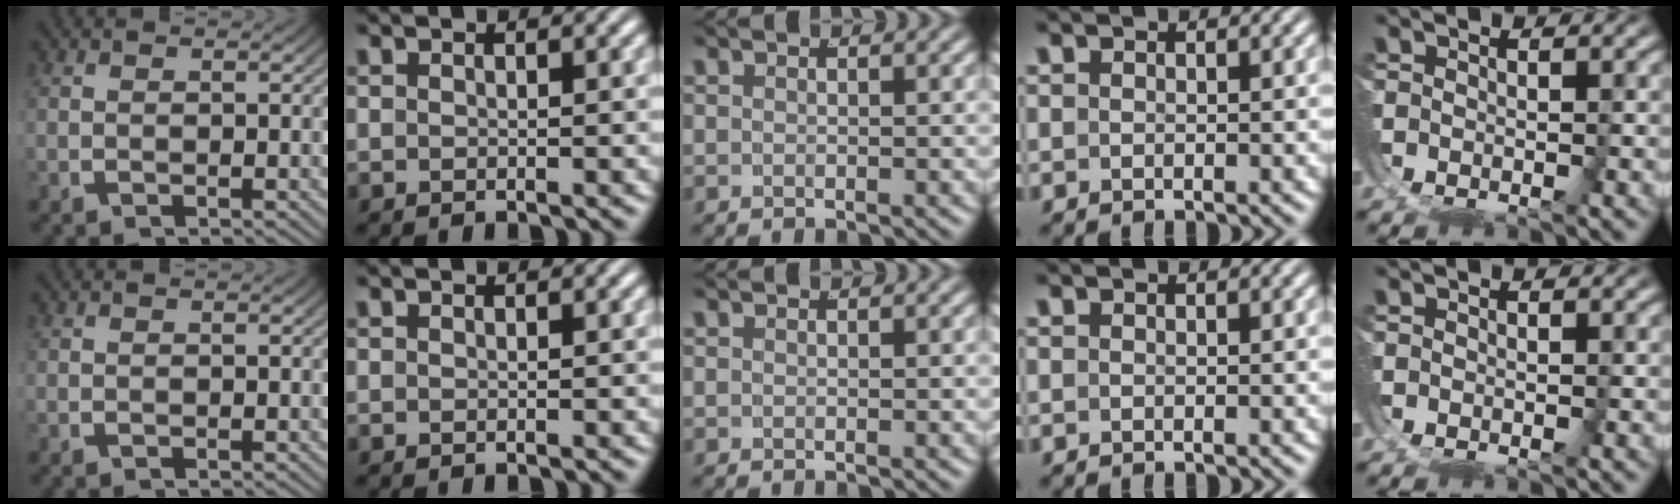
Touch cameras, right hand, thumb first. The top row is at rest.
{}